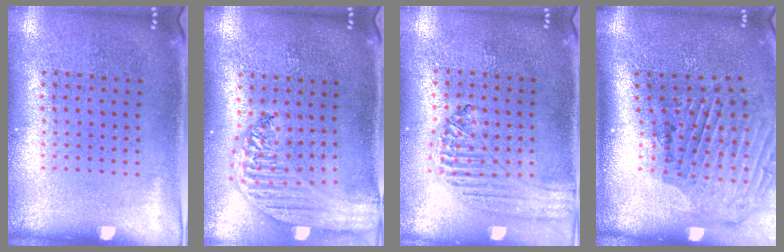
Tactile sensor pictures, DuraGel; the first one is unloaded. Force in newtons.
{"total": 2.9, "press": 2.3, "slide": 1.8}
{"total": 0.8, "press": 0.8, "slide": 0.1}
{"total": 2.0, "press": 1.7, "slide": 1.1}